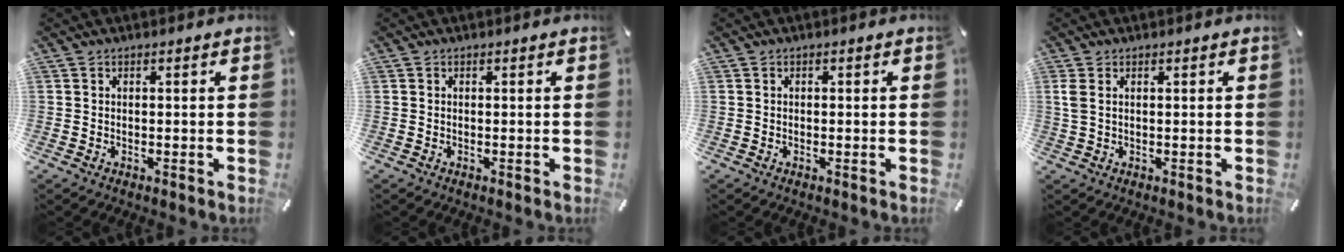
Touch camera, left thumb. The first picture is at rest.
{"total": 0.0}
{"total": 0.0}
{"total": 2.1, "force": [0.7, 0.6, 1.8], "torque": [-0.048, -0.002, 0.011]}